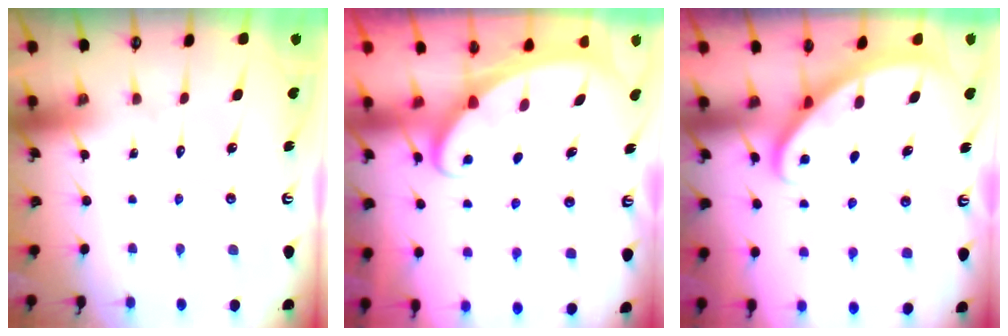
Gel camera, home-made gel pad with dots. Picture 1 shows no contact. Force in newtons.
{"total": 2.3, "press": 2.3, "slide": 0.4}
{"total": 2.4, "press": 2.4, "slide": 0.2}